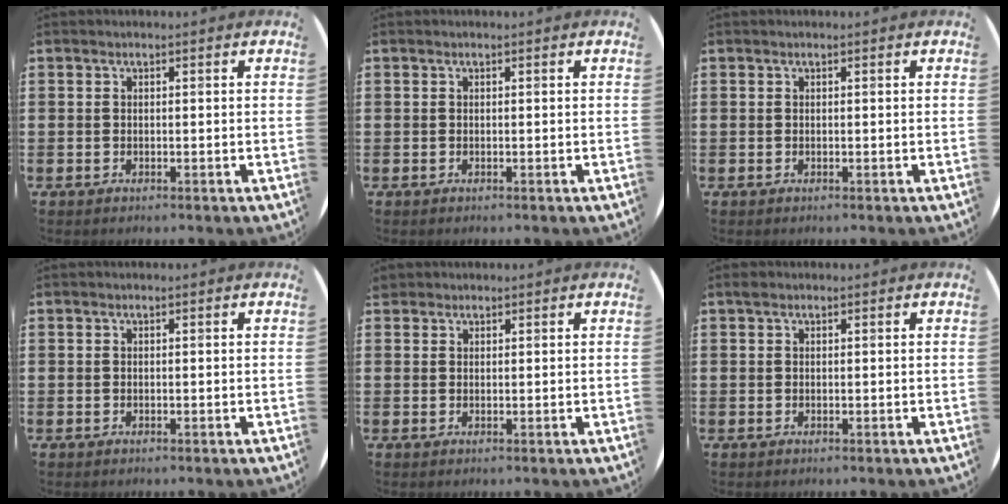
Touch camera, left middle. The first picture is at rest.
{"total": 0.0}
{"total": 0.0}
{"total": 0.0}
{"total": 1.0, "force": [0.9, 0.4, -0.1], "torque": [-0.001, 0.002, 0.018]}
{"total": 0.5, "force": [0.4, 0.3, 0.2], "torque": [0.004, 0.000, 0.006]}